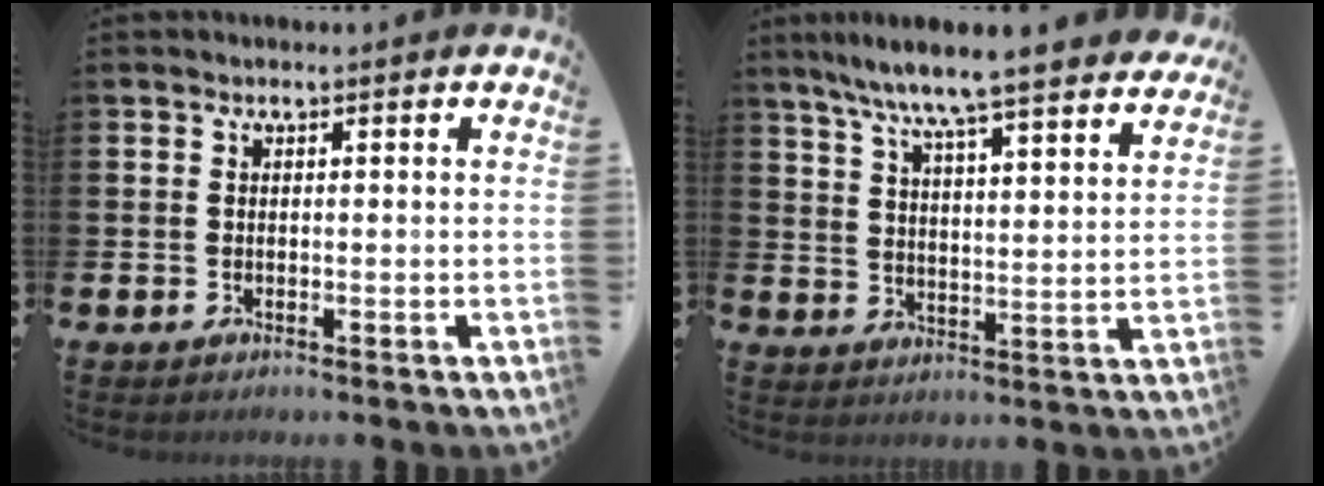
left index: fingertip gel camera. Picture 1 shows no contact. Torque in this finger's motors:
{"motor_torque": [0.45, -0.52, 1.05, 0.21]}